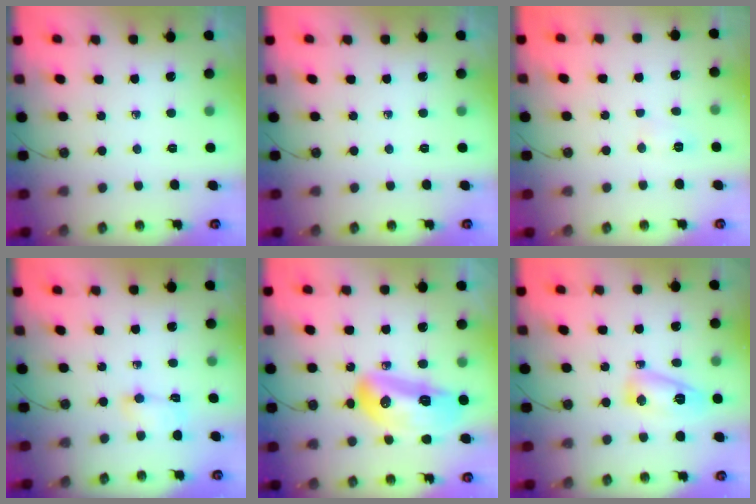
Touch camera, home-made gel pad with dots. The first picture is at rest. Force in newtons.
{"total": 0.0}
{"total": 4.1, "press": 4.0, "slide": 1.0}
{"total": 4.1, "press": 4.0, "slide": 1.0}
{"total": 17.0, "press": 16.8, "slide": 2.1}
{"total": 8.0, "press": 8.0, "slide": 0.5}